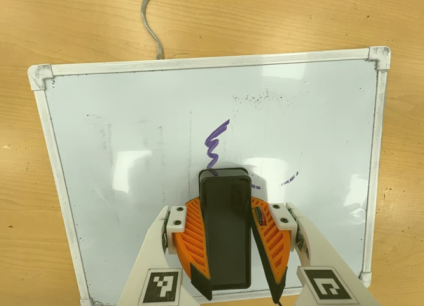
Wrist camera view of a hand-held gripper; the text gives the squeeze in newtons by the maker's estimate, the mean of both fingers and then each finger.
{"total": 10.5, "left": 10.5, "right": 10.5}